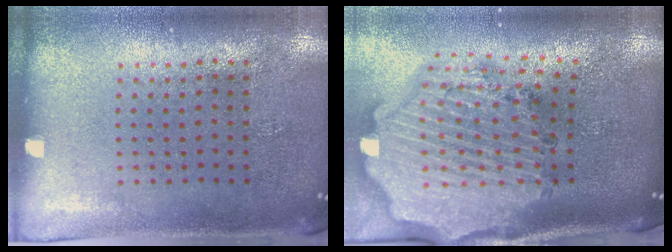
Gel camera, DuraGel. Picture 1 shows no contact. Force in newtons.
{"total": 4.0, "press": 3.3, "slide": 2.3}